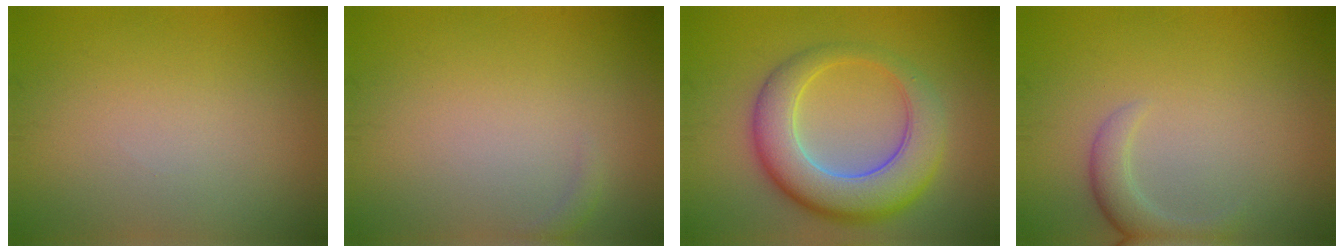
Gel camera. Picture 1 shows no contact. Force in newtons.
{"total": 0.6, "press": 0.6, "slide": 0.2}
{"total": 8.4, "press": 8.4, "slide": 0.3}
{"total": 2.5, "press": 2.5, "slide": 0.2}